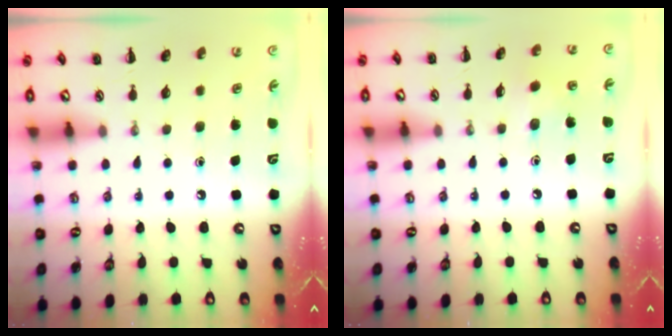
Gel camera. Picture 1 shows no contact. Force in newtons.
{"total": 2.8, "press": 2.7, "slide": 0.7}